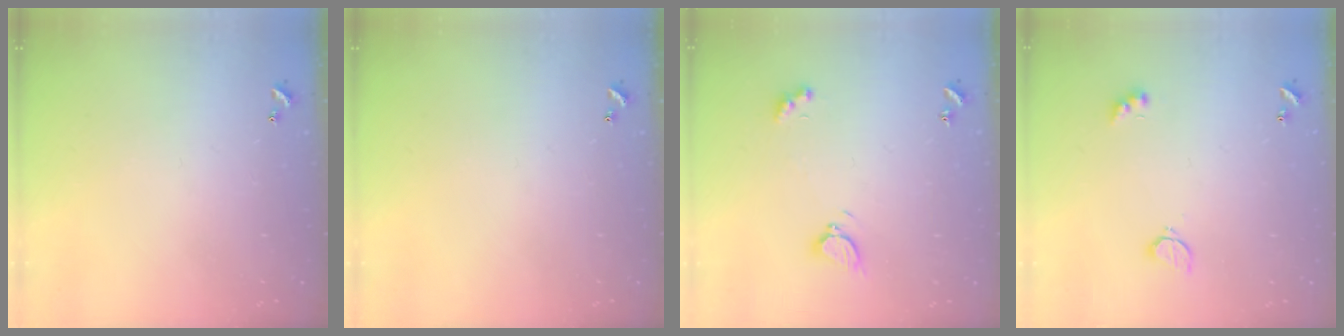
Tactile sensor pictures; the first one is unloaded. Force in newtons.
{"total": 0.0}
{"total": 3.6, "press": 3.5, "slide": 0.7}
{"total": 3.3, "press": 3.3, "slide": 0.6}